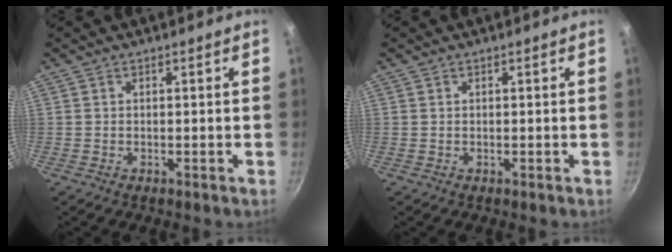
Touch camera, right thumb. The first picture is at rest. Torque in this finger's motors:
{"motor_torque": [-0.23, -0.22, 0.15, -0.02, 0.02]}